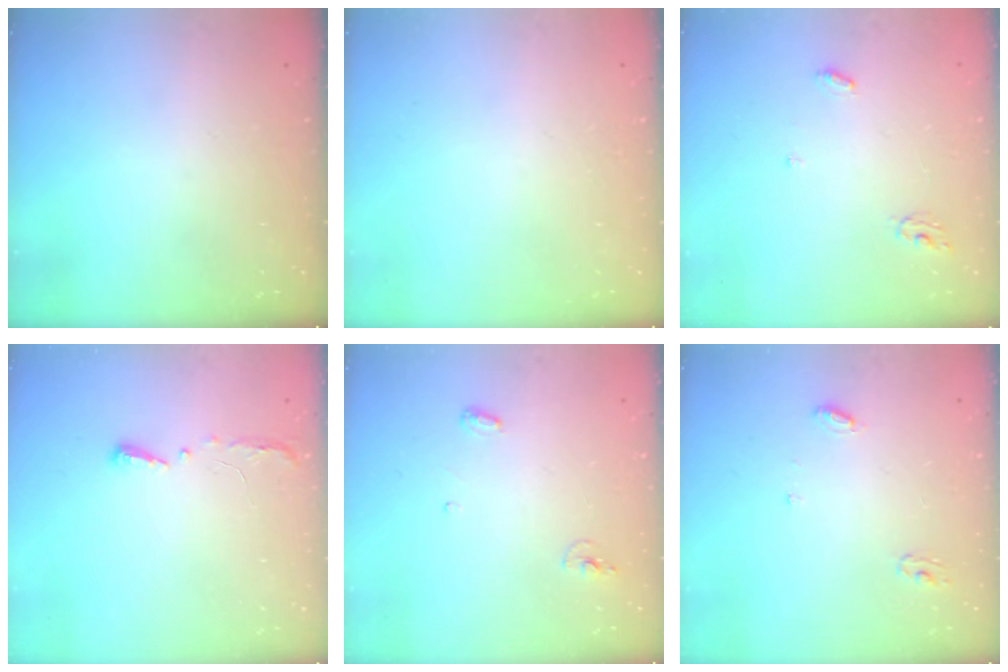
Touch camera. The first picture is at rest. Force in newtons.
{"total": 0.0}
{"total": 4.1, "press": 4.1, "slide": 0.2}
{"total": 4.1, "press": 4.0, "slide": 0.6}
{"total": 5.4, "press": 5.2, "slide": 1.4}
{"total": 4.9, "press": 4.9, "slide": 0.3}